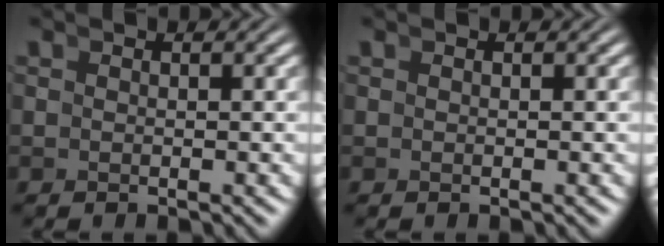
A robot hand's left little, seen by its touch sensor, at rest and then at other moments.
{"total": 0.0}